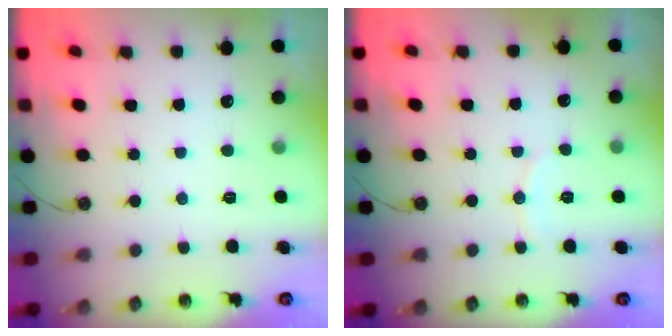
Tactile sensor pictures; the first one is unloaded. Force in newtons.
{"total": 5.0, "press": 5.0, "slide": 0.5}